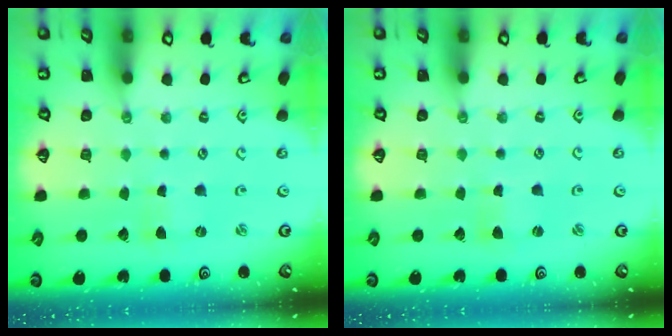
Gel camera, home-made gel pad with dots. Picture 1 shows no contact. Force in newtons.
{"total": 0.6, "press": 0.6, "slide": 0.1}